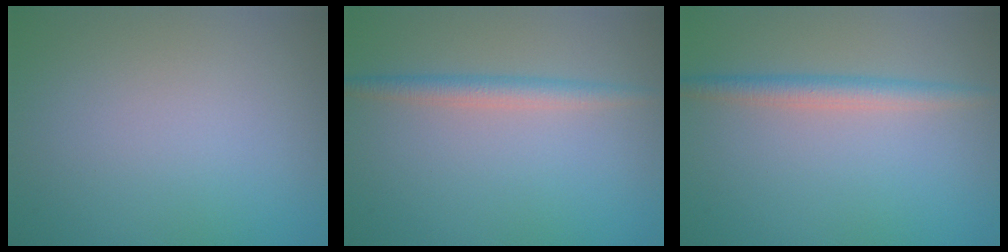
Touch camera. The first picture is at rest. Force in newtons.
{"total": 2.2, "press": 2.2, "slide": 0.0}
{"total": 2.4, "press": 2.4, "slide": 0.1}